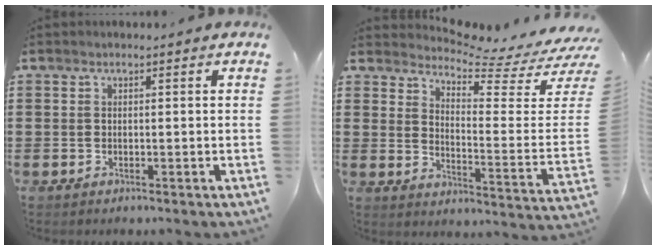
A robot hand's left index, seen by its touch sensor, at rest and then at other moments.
{"total": 4.9, "force": [4.4, 0.2, 2.2], "torque": [-0.045, -0.055, 0.063]}